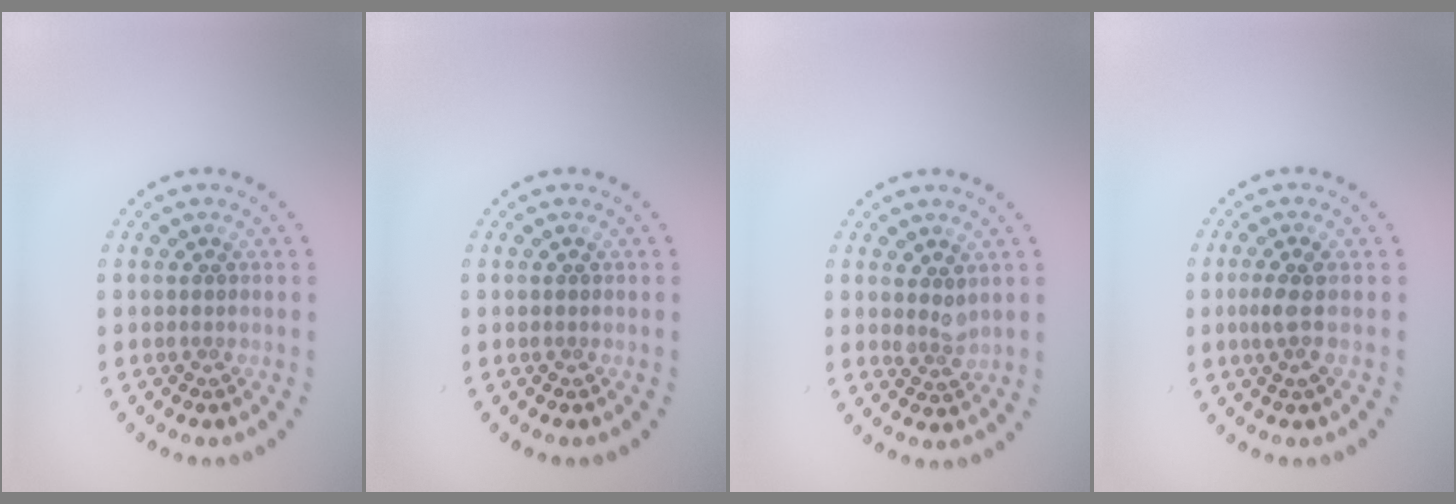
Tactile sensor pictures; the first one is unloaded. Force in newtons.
{"total": 0.0}
{"total": 1.8, "press": 1.5, "slide": 1.0}
{"total": 1.8, "press": 1.3, "slide": 1.3}